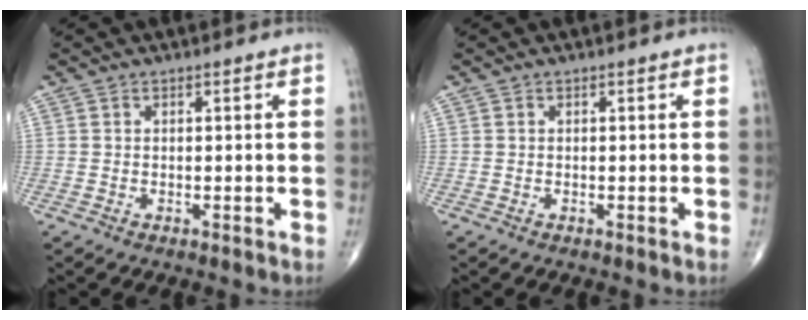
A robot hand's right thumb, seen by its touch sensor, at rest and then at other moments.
{"total": 0.0}